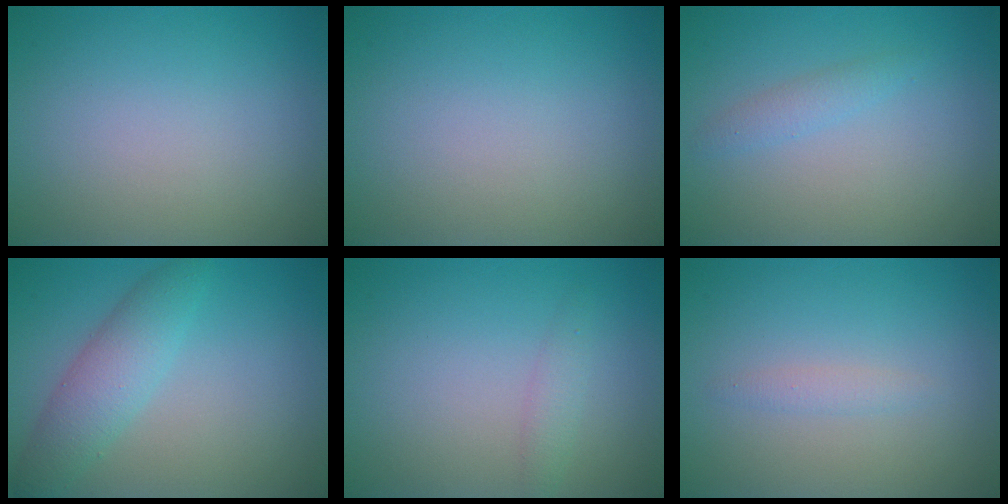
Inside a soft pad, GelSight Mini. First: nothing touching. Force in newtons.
{"total": 0.0}
{"total": 1.3, "press": 1.3, "slide": 0.1}
{"total": 3.8, "press": 3.8, "slide": 0.1}
{"total": 1.3, "press": 1.3, "slide": 0.0}
{"total": 1.0, "press": 1.0, "slide": 0.0}